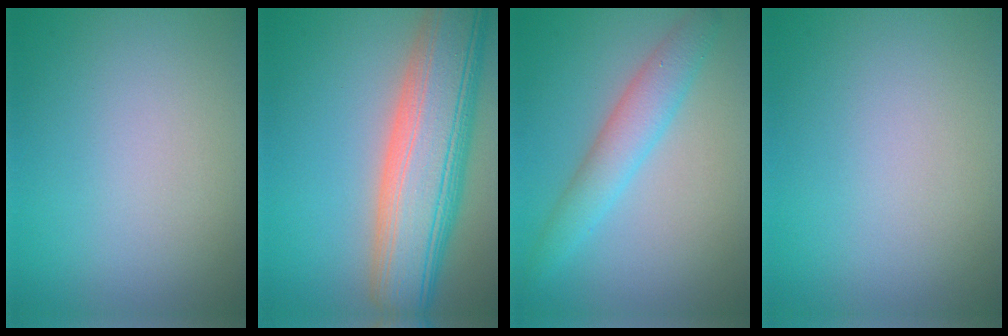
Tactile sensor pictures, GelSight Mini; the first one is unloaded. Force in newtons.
{"total": 11.5, "press": 11.4, "slide": 1.0}
{"total": 3.7, "press": 3.7, "slide": 0.1}
{"total": 0.0}